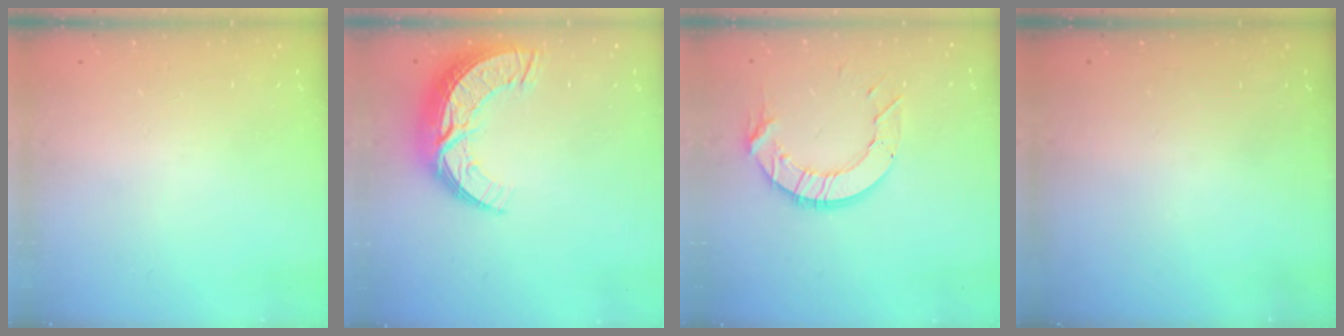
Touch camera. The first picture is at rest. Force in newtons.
{"total": 13.0, "press": 12.9, "slide": 1.0}
{"total": 10.4, "press": 10.3, "slide": 0.5}
{"total": 0.0}